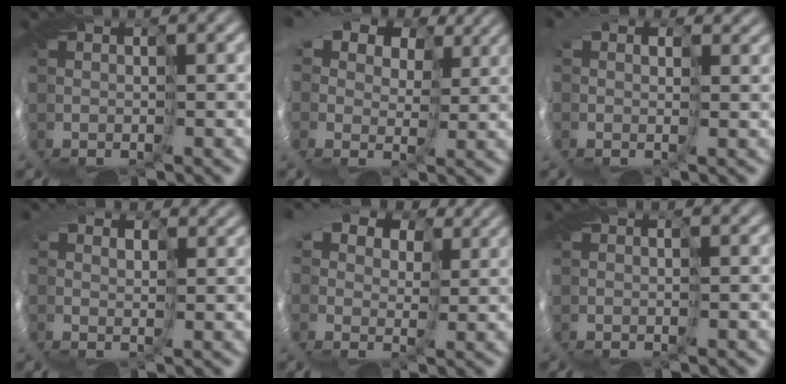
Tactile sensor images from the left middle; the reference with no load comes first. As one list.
[{"total": 13.4, "force": [6.2, 9.2, 7.6], "torque": [-0.176, 0.040, 0.088]}, {"total": 5.2, "force": [2.4, 3.8, 2.5], "torque": [-0.066, 0.017, 0.016]}, {"total": 4.0, "force": [2.8, 2.6, 1.1], "torque": [-0.051, 0.017, 0.042]}, {"total": 11.9, "force": [5.9, 8.2, 6.3], "torque": [-0.150, 0.037, 0.079]}, {"total": 0.0}]